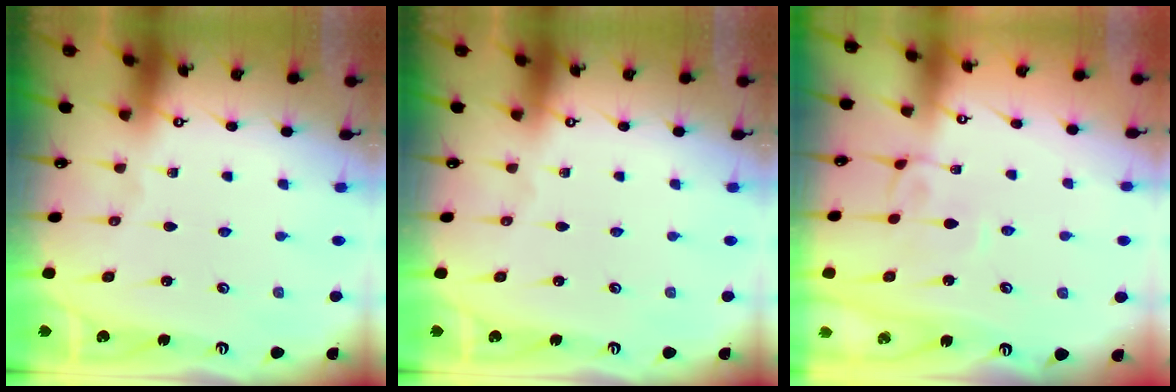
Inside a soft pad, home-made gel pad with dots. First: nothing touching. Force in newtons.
{"total": 0.0}
{"total": 3.9, "press": 3.9, "slide": 0.1}